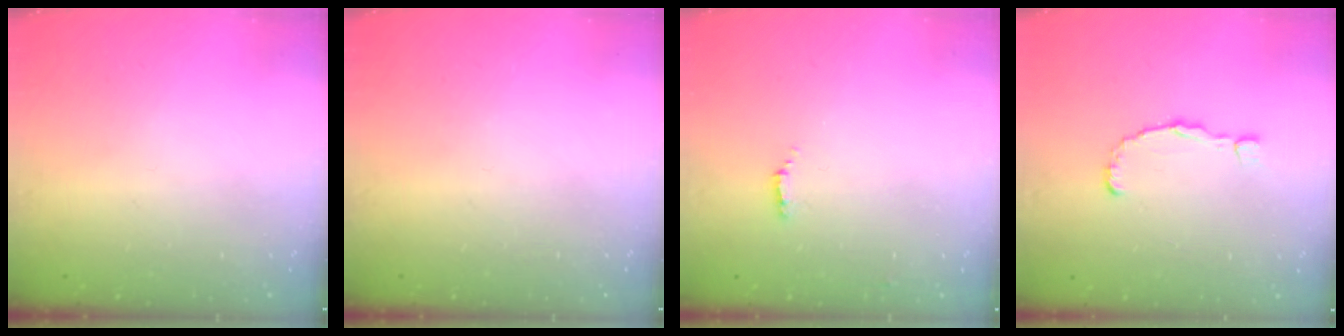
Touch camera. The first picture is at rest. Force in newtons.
{"total": 0.0}
{"total": 2.0, "press": 2.0, "slide": 0.4}
{"total": 2.4, "press": 2.3, "slide": 0.3}